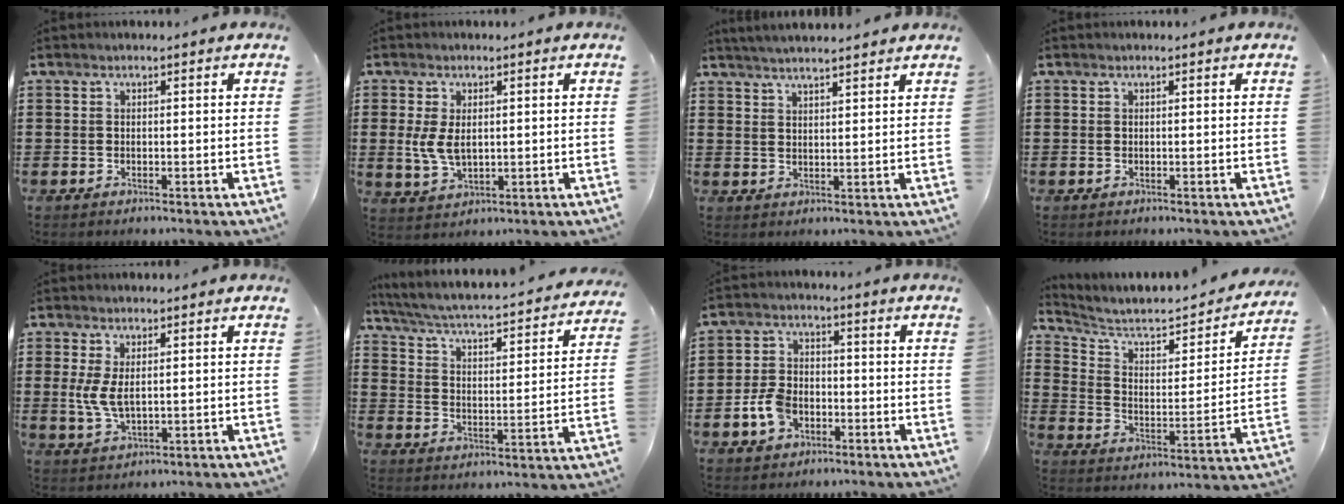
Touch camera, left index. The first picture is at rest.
{"total": 4.9, "force": [0.4, 2.9, 3.9], "torque": [-0.093, 0.004, 0.004]}
{"total": 4.8, "force": [3.9, 0.0, 2.8], "torque": [-0.063, -0.008, 0.069]}
{"total": 0.0}
{"total": 4.6, "force": [0.6, 2.1, 4.0], "torque": [-0.102, -0.001, 0.004]}
{"total": 3.0, "force": [2.6, -0.2, 1.4], "torque": [-0.046, -0.035, 0.032]}
{"total": 5.9, "force": [-2.4, 3.9, 3.8], "torque": [-0.092, 0.005, -0.049]}
{"total": 5.5, "force": [4.5, 1.7, 2.7], "torque": [-0.078, -0.029, 0.069]}